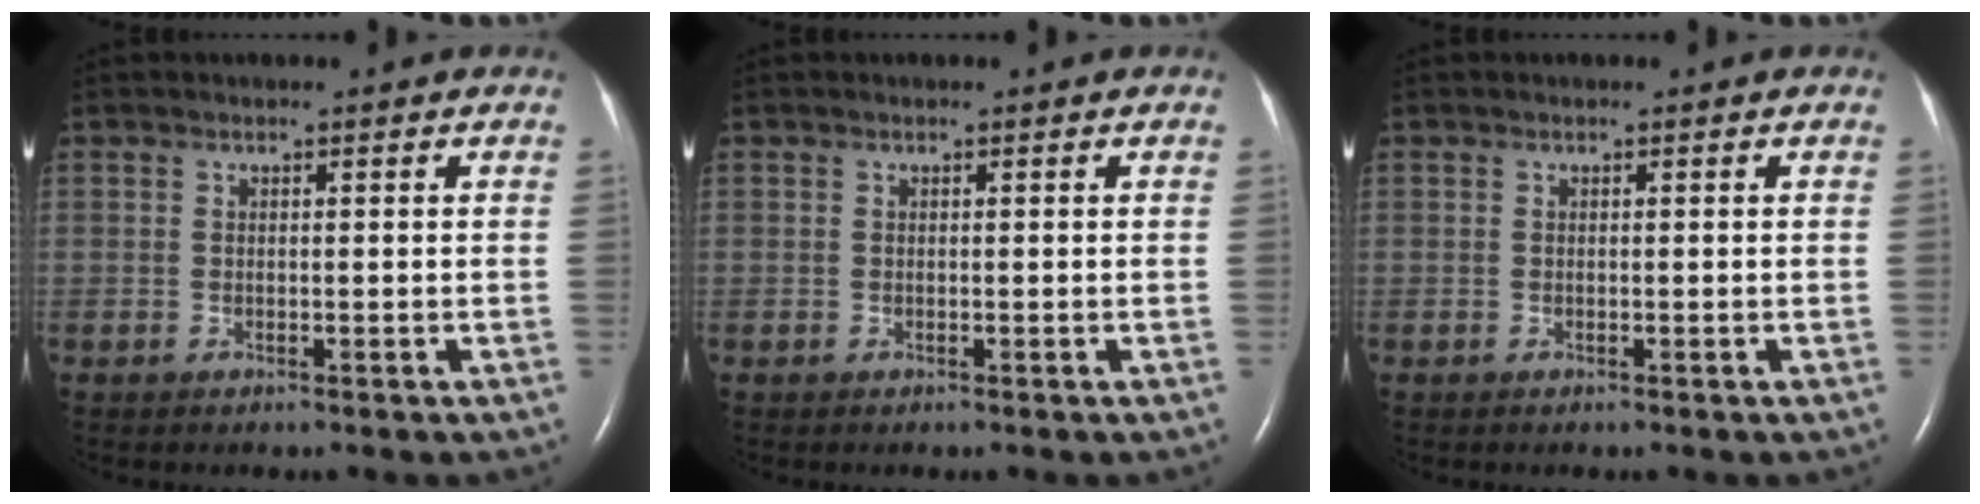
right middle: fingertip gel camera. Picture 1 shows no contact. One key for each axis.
{"total": 0.0}
{"total": 0.0}